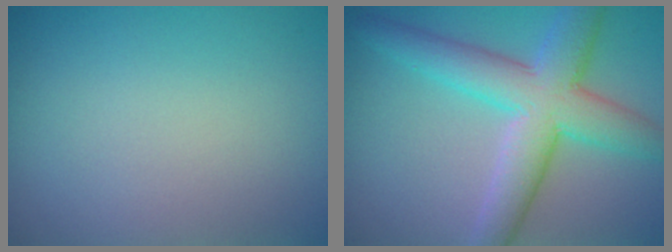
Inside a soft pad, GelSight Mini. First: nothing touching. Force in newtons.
{"total": 7.5, "press": 7.5, "slide": 0.3}